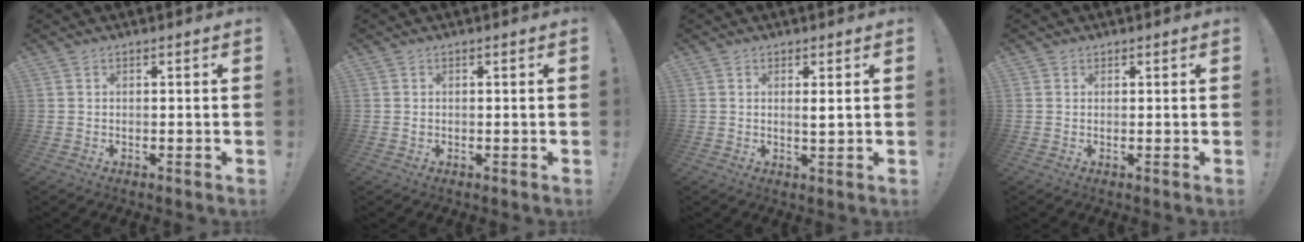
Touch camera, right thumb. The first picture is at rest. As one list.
[{"total": 0.0}, {"total": 1.9, "force": [0.7, 0.1, 1.7], "torque": [-0.021, -0.009, 0.008]}, {"total": 0.8, "force": [0.6, 0.5, -0.2], "torque": [0.004, 0.000, 0.012]}]